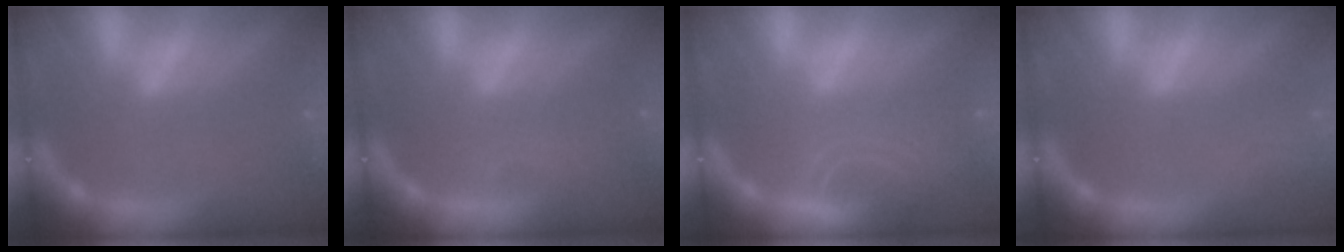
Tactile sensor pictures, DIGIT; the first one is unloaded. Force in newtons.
{"total": 1.4}
{"total": 4.5}
{"total": 1.9}